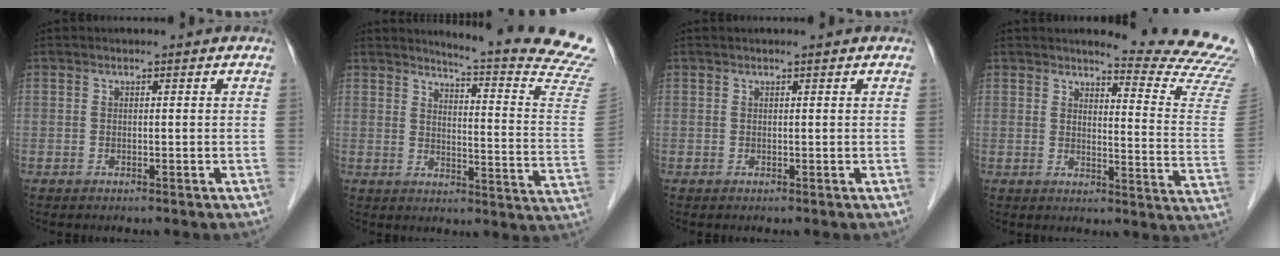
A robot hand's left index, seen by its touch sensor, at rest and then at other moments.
{"total": 20.2, "force": [19.0, -1.8, 6.7], "torque": [-0.099, -0.146, 0.209]}
{"total": 0.9, "force": [0.8, -0.1, 0.5], "torque": [-0.009, 0.010, 0.014]}
{"total": 15.7, "force": [15.2, -1.2, 3.6], "torque": [-0.043, -0.144, 0.153]}